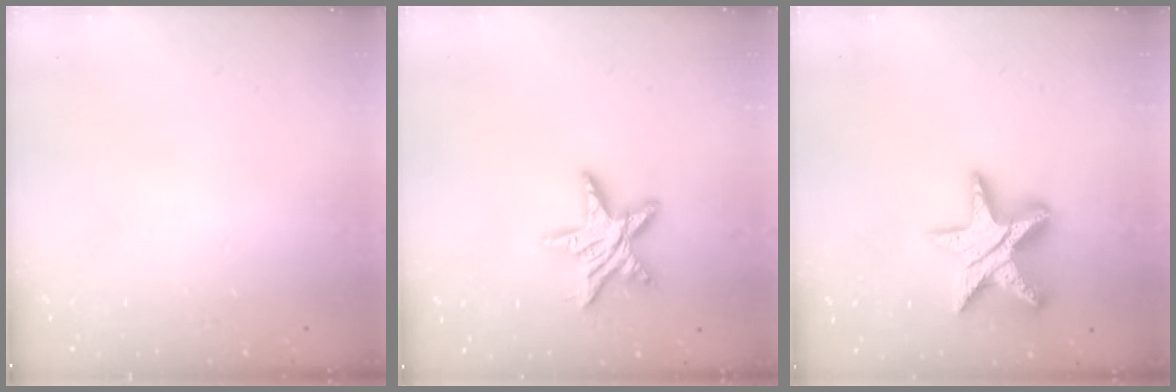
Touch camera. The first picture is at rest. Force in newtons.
{"total": 12.2, "press": 12.2, "slide": 0.6}
{"total": 16.7, "press": 16.7, "slide": 1.3}